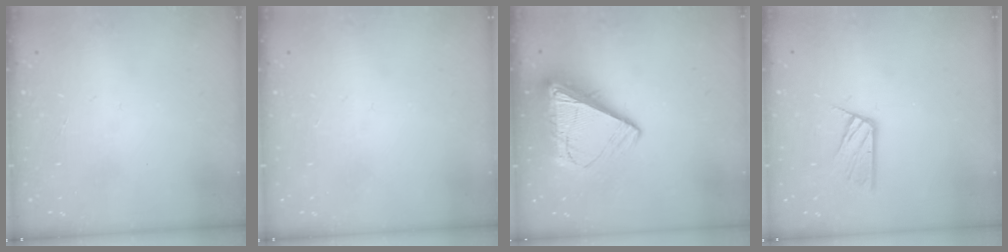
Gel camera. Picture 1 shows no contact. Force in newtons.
{"total": 1.9, "press": 1.9, "slide": 0.3}
{"total": 11.8, "press": 11.7, "slide": 1.2}
{"total": 10.0, "press": 10.0, "slide": 0.9}